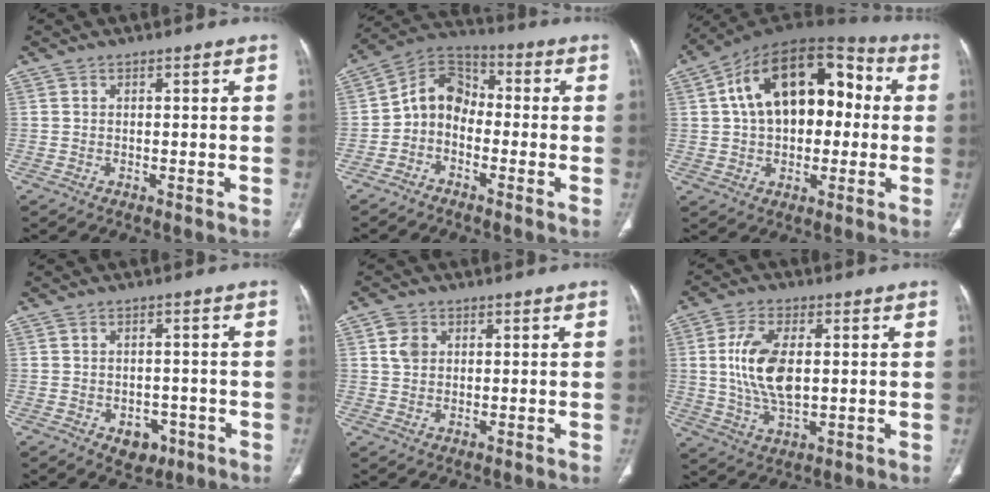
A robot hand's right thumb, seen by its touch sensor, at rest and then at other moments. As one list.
[{"total": 8.6, "force": [-2.1, 6.7, 5.0], "torque": [-0.068, 0.047, -0.058]}, {"total": 21.4, "force": [2.8, 13.0, 16.8], "torque": [-0.242, 0.040, 0.036]}, {"total": 4.8, "force": [-2.1, 3.5, 2.5], "torque": [-0.013, 0.011, -0.019]}, {"total": 3.3, "force": [0.9, 2.7, 1.8], "torque": [-0.026, 0.000, 0.019]}, {"total": 11.8, "force": [1.1, 6.0, 10.1], "torque": [-0.203, -0.005, 0.026]}]